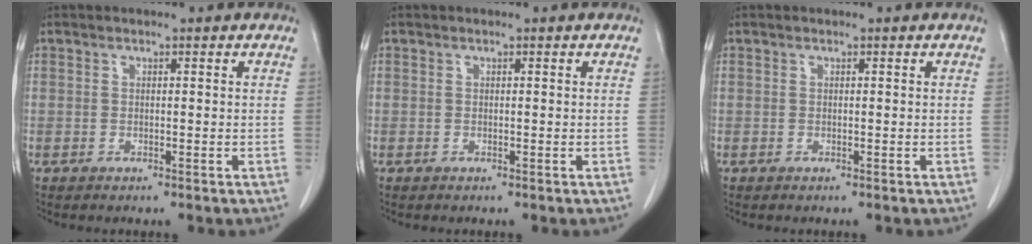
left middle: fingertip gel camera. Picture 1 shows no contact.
{"total": 0.0}
{"total": 0.0}